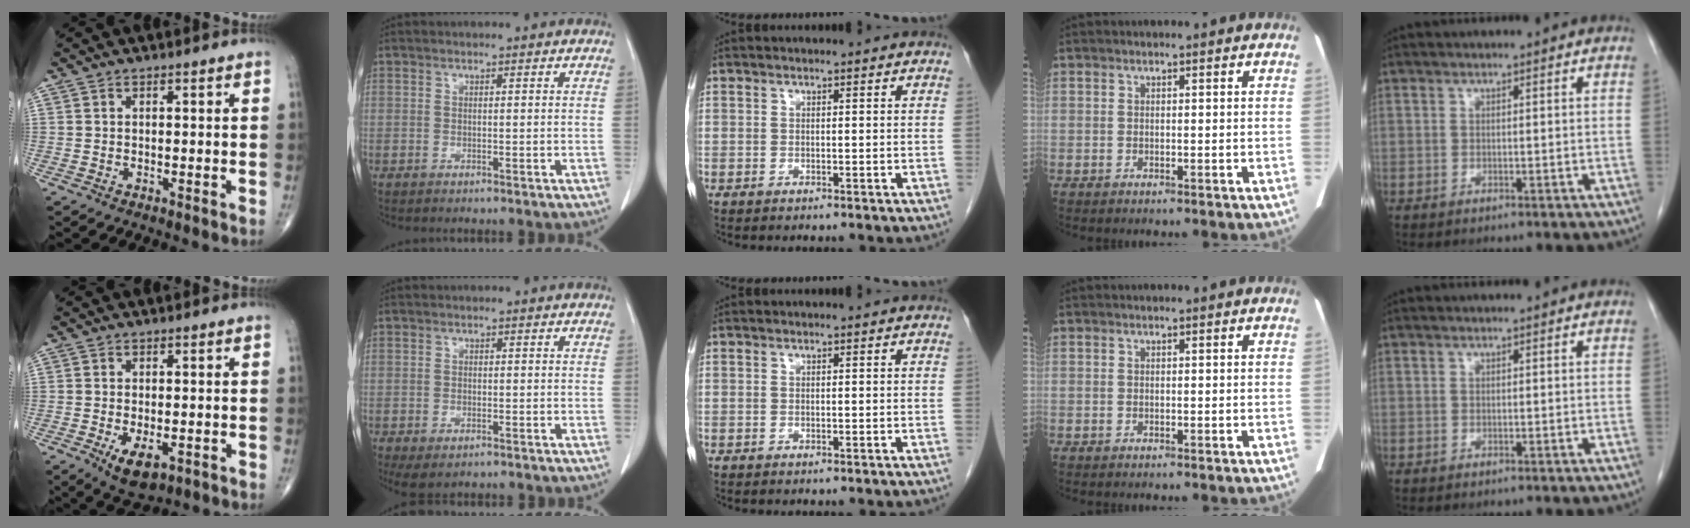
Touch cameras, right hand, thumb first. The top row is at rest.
{"thumb": {"total": 6.0, "force": [-2.2, 3.0, 4.7], "torque": [-0.073, -0.004, -0.027]}, "index": {"total": 3.1, "force": [-1.8, 1.4, 2.1], "torque": [-0.039, -0.007, -0.022]}}